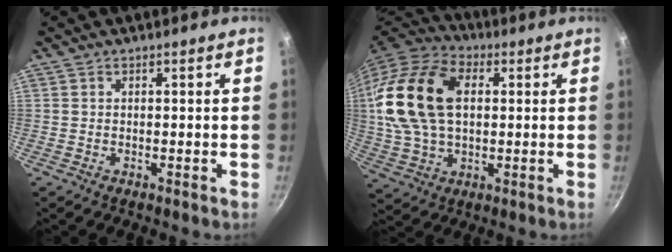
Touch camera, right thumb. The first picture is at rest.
{"total": 20.9, "force": [3.4, 13.5, 15.6], "torque": [-0.291, 0.019, 0.057]}